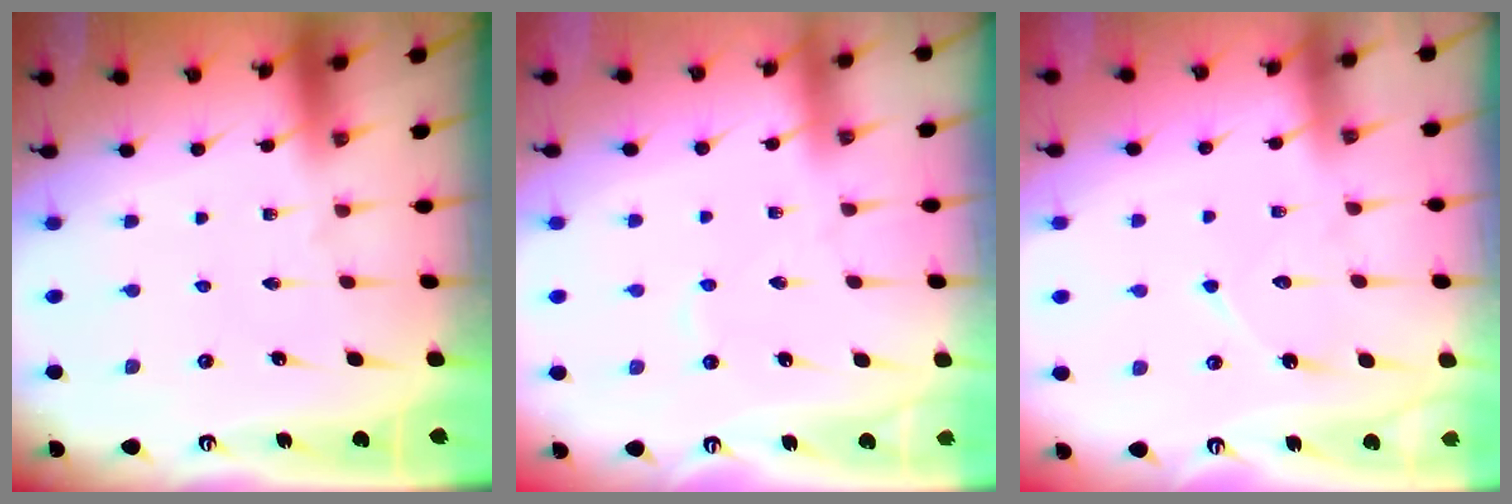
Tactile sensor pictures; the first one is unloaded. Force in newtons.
{"total": 2.7, "press": 2.7, "slide": 0.4}
{"total": 7.2, "press": 7.2, "slide": 0.7}